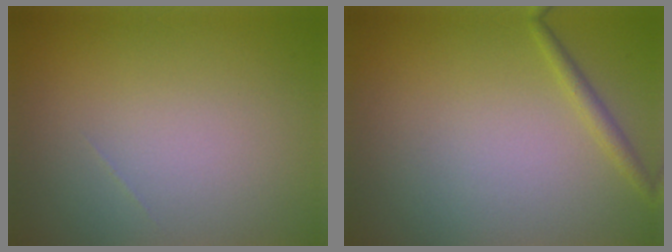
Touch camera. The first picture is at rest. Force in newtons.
{"total": 1.2, "press": 1.2, "slide": 0.0}